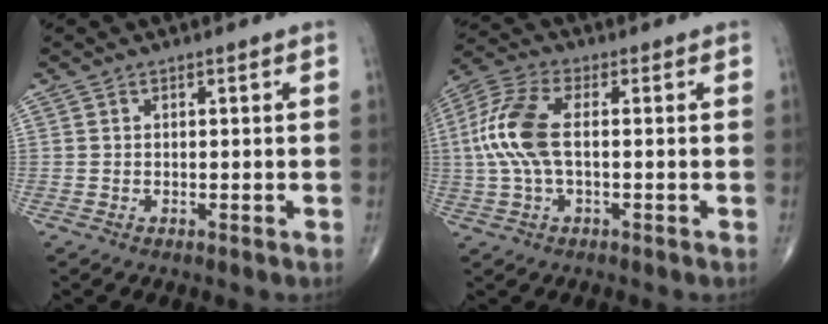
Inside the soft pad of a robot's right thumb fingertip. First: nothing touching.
{"total": 10.7, "force": [0.2, 4.8, 9.6], "torque": [-0.238, 0.021, 0.000]}